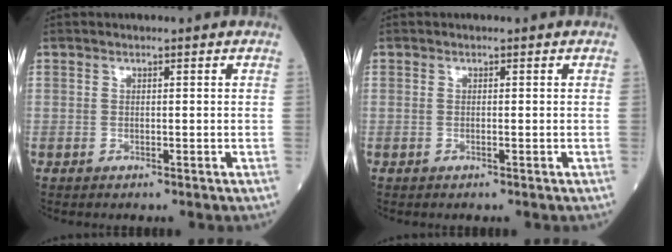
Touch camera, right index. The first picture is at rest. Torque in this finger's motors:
{"motor_torque": [0.16, -0.09, 0.06, 0.01]}